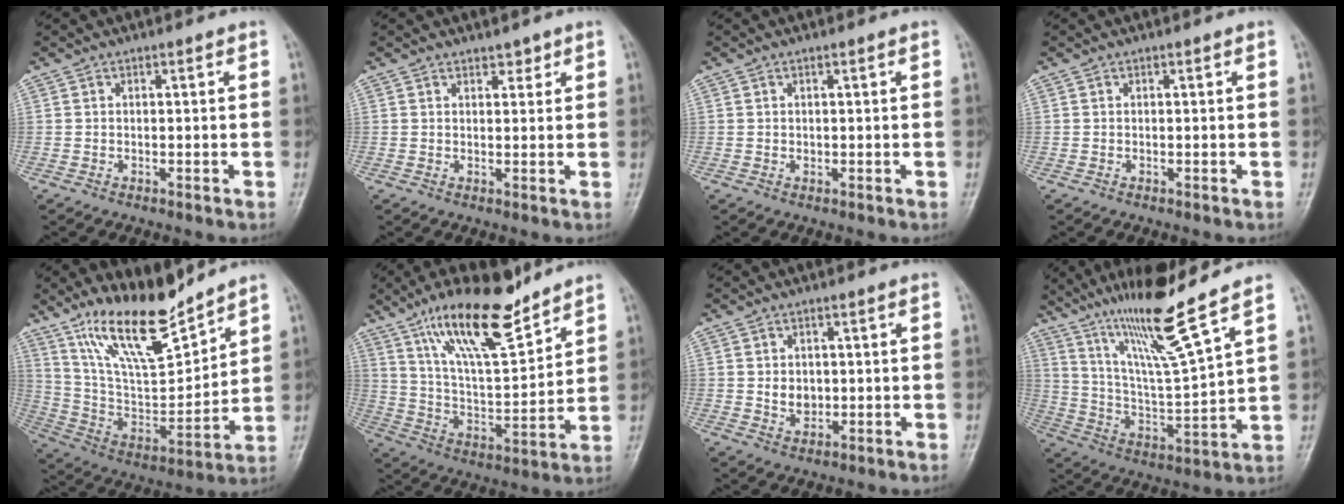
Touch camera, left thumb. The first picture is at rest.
{"total": 1.8, "force": [1.4, 1.0, 0.6], "torque": [0.005, -0.008, 0.017]}
{"total": 0.6, "force": [0.2, 0.3, 0.4], "torque": [-0.003, -0.001, 0.005]}
{"total": 0.0}
{"total": 17.8, "force": [13.8, 4.9, 10.1], "torque": [-0.144, -0.078, 0.263]}
{"total": 18.4, "force": [12.9, 5.3, 12.0], "torque": [-0.179, -0.067, 0.234]}
{"total": 3.6, "force": [0.2, 2.8, 2.2], "torque": [-0.023, -0.004, 0.011]}
{"total": 16.5, "force": [11.7, 0.1, 11.6], "torque": [-0.198, -0.064, 0.215]}